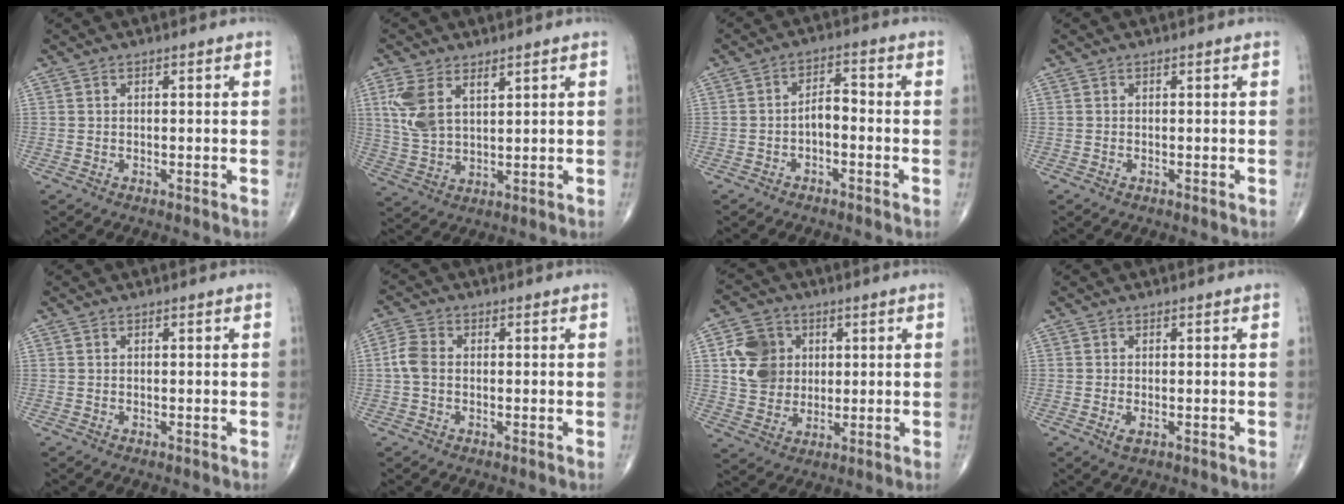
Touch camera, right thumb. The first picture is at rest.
{"total": 8.2, "force": [3.8, 4.4, 5.8], "torque": [-0.116, -0.006, 0.083]}
{"total": 3.8, "force": [-1.3, 1.9, 3.0], "torque": [-0.041, 0.027, -0.028]}
{"total": 0.0}
{"total": 0.0}
{"total": 3.9, "force": [-0.3, 2.7, 2.8], "torque": [-0.063, 0.010, -0.013]}
{"total": 10.3, "force": [2.1, 8.8, 4.8], "torque": [-0.055, -0.003, 0.040]}
{"total": 1.5, "force": [-0.5, 0.7, 1.3], "torque": [-0.030, -0.004, -0.008]}